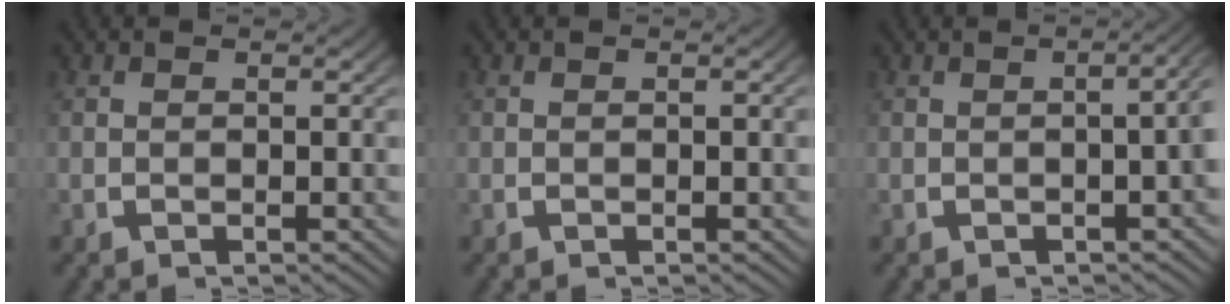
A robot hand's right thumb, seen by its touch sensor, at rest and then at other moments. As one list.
[{"total": 0.0}, {"total": 3.8, "force": [-0.1, 1.4, 3.5], "torque": [-0.032, 0.013, -0.005]}]